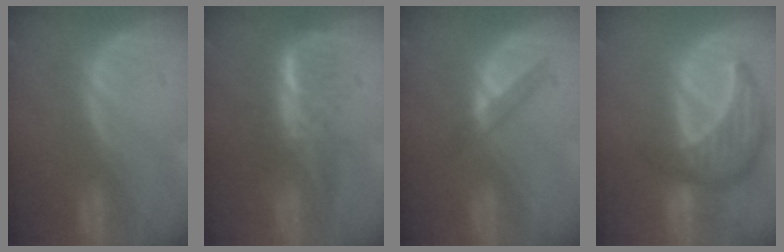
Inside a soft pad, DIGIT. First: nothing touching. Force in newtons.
{"total": 5.8, "press": 5.3, "slide": 2.3}
{"total": 2.6, "press": 2.4, "slide": 1.0}
{"total": 8.7, "press": 7.9, "slide": 3.7}